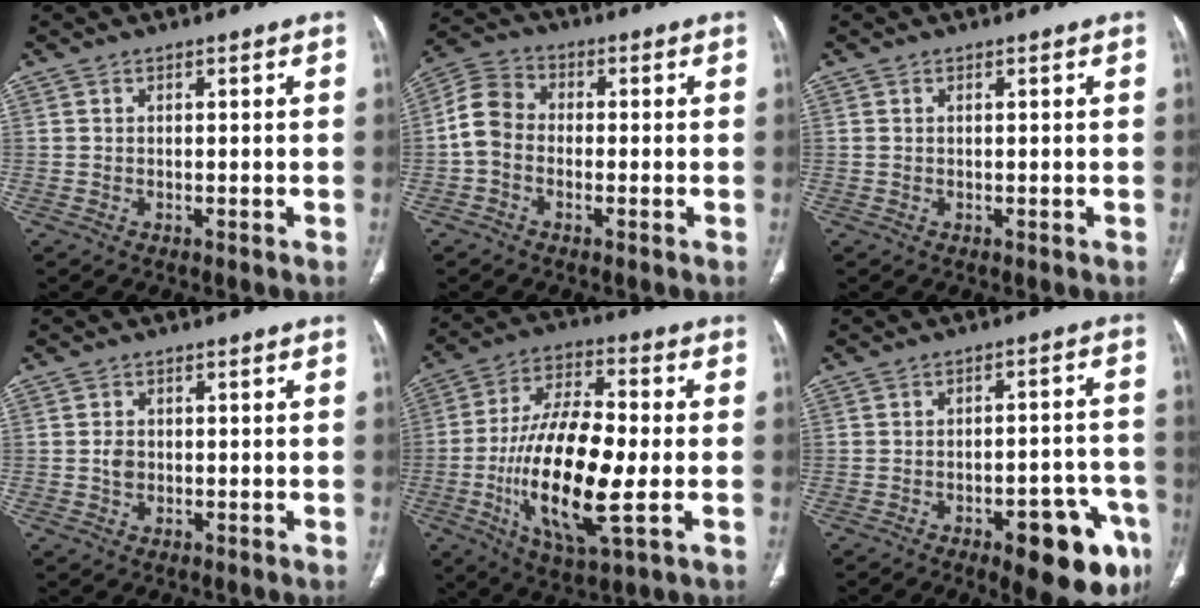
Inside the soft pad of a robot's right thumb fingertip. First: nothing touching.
{"total": 7.0, "force": [-1.1, 5.3, 4.4], "torque": [-0.075, 0.025, -0.037]}
{"total": 0.0}
{"total": 2.1, "force": [-0.2, 1.6, 1.2], "torque": [-0.020, 0.003, -0.003]}
{"total": 20.6, "force": [-3.5, 6.9, 19.1], "torque": [-0.366, 0.005, -0.061]}
{"total": 15.9, "force": [-7.9, 6.2, 12.4], "torque": [-0.097, 0.043, -0.091]}